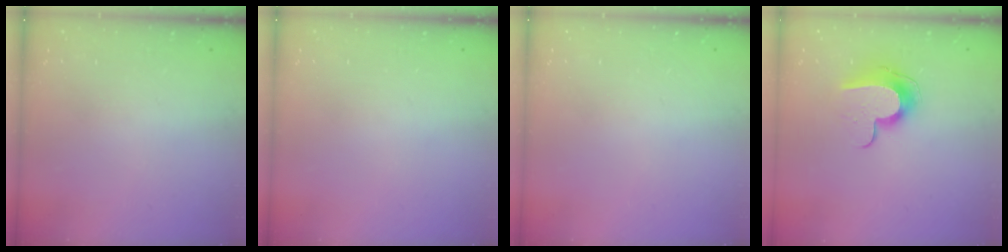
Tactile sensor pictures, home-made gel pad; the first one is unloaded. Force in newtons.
{"total": 0.0}
{"total": 0.0}
{"total": 10.2, "press": 10.2, "slide": 0.1}